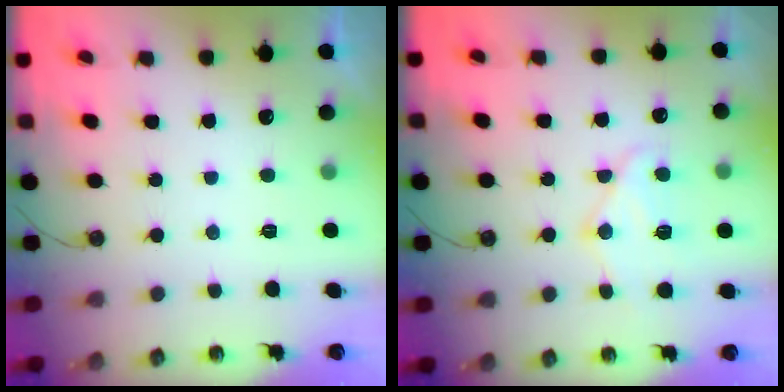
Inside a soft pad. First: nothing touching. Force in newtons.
{"total": 12.1, "press": 12.0, "slide": 1.4}